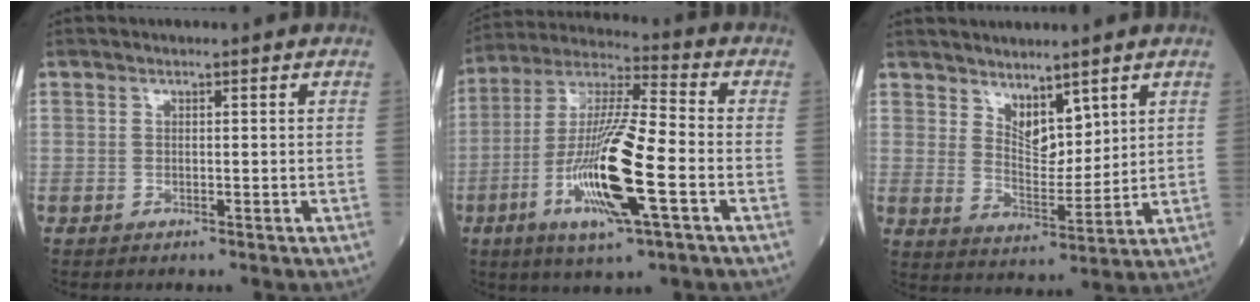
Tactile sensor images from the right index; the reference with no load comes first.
{"total": 17.7, "force": [-5.4, 1.9, 16.8], "torque": [-0.341, -0.018, -0.097]}
{"total": 6.4, "force": [4.3, 2.7, 3.8], "torque": [-0.072, -0.007, 0.091]}